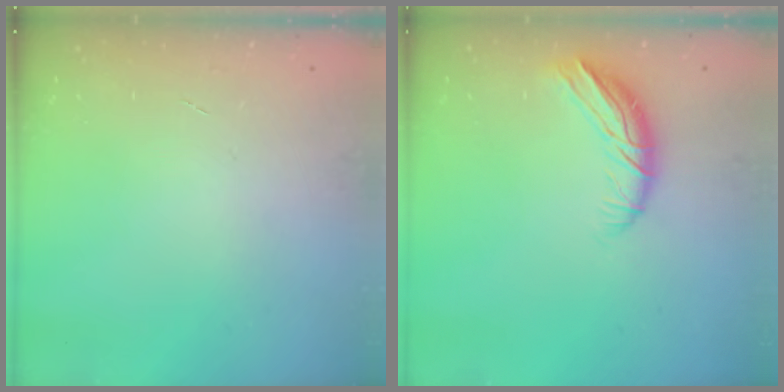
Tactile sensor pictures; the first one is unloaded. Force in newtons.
{"total": 9.7, "press": 9.6, "slide": 1.3}